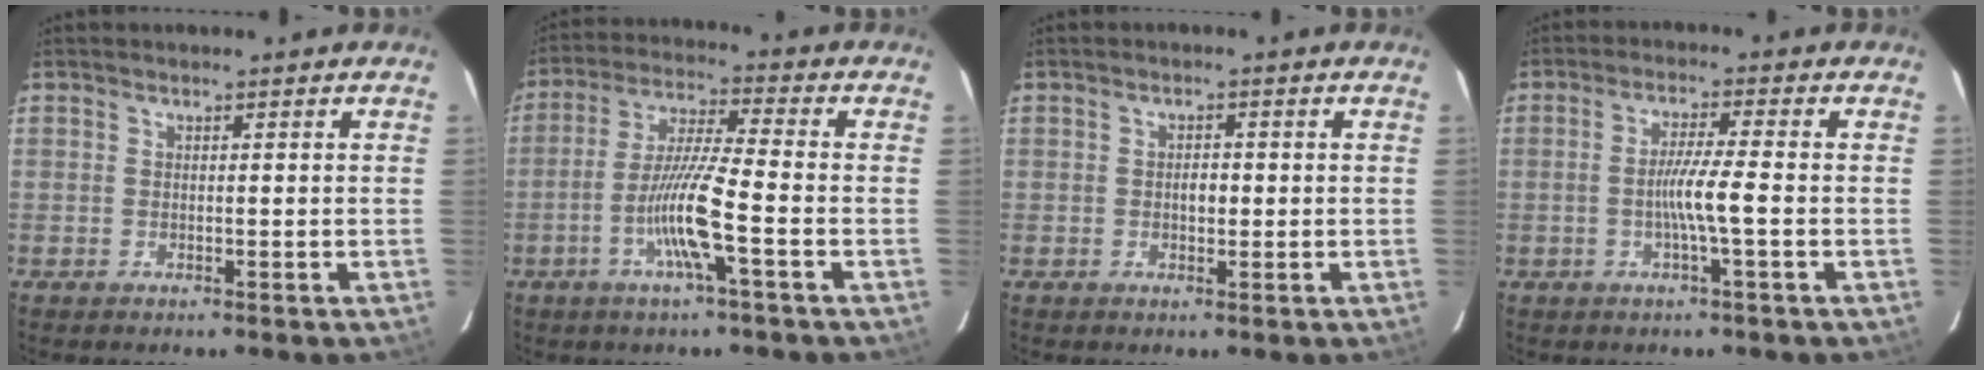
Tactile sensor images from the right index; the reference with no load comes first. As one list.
[{"total": 9.9, "force": [-3.4, -0.3, 9.3], "torque": [-0.181, -0.002, -0.067]}, {"total": 1.9, "force": [-0.1, 1.0, 1.6], "torque": [-0.026, 0.002, -0.002]}, {"total": 5.0, "force": [-1.1, -0.6, 4.8], "torque": [-0.091, 0.000, -0.022]}]